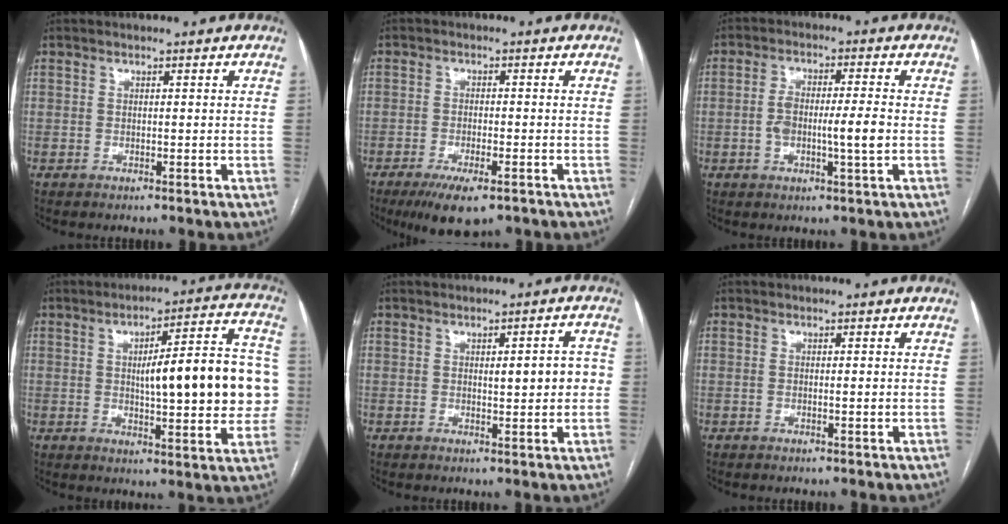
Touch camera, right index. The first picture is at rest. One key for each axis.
{"total": 7.4, "fx": -4.9, "fy": 2.0, "fz": 5.3, "tx": -0.087, "ty": -0.014, "tz": -0.075}
{"total": 6.7, "fx": -1.0, "fy": 0.9, "fz": 6.5, "tx": -0.126, "ty": 0.007, "tz": -0.019}
{"total": 17.5, "fx": 0.7, "fy": 3.9, "fz": 17.1, "tx": -0.220, "ty": 0.033, "tz": 0.015}
{"total": 4.5, "fx": 0.2, "fy": 1.3, "fz": 4.3, "tx": -0.055, "ty": 0.008, "tz": 0.005}
{"total": 0.5, "fx": -0.1, "fy": 0.0, "fz": 0.5, "tx": -0.009, "ty": 0.001, "tz": -0.002}